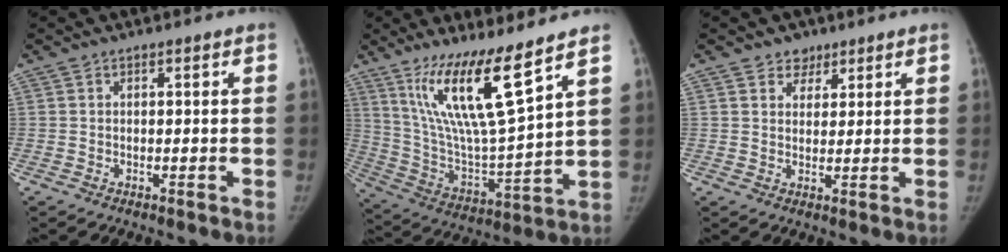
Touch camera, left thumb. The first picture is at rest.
{"total": 17.6, "force": [11.2, 1.8, 13.4], "torque": [-0.234, -0.072, 0.216]}
{"total": 3.5, "force": [2.4, 2.5, 0.5], "torque": [0.017, -0.014, 0.034]}